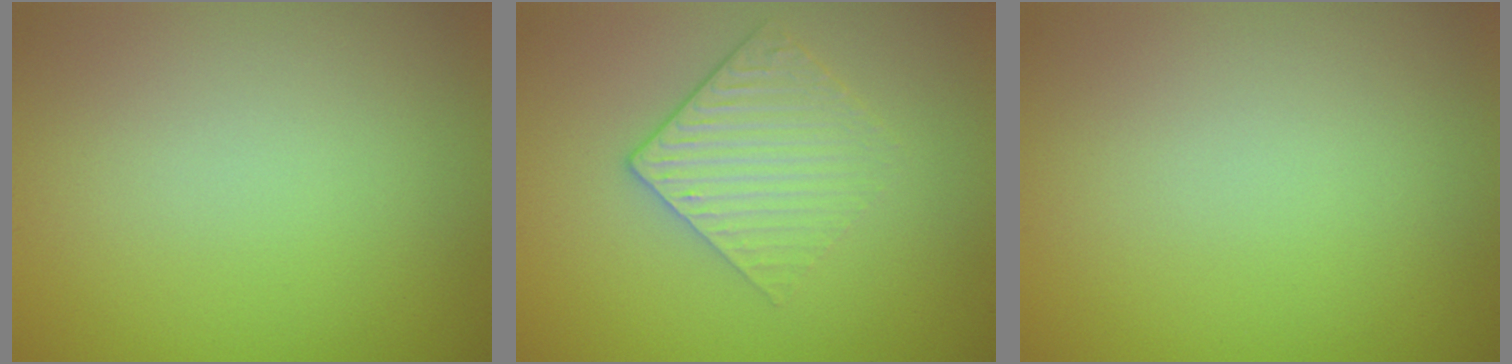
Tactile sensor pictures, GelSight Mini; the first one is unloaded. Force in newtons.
{"total": 3.4, "press": 2.6, "slide": 2.3}
{"total": 0.0}